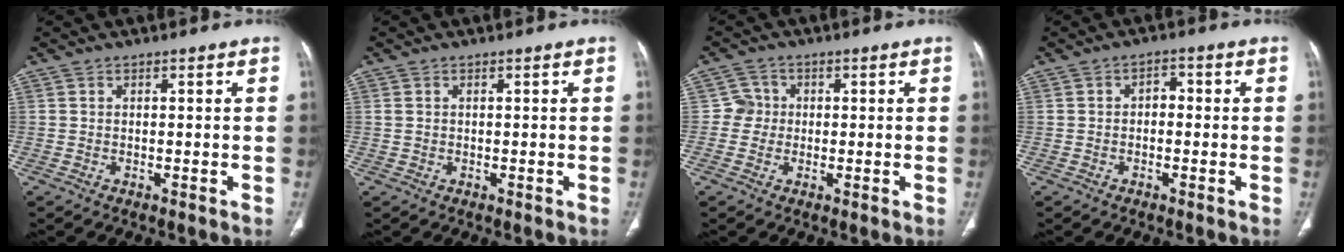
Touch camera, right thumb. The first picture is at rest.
{"total": 0.8, "force": [0.1, 0.6, 0.4], "torque": [-0.009, 0.002, 0.005]}
{"total": 3.1, "force": [-0.1, 3.1, 0.3], "torque": [0.021, 0.010, -0.009]}
{"total": 2.5, "force": [-0.2, 1.7, 1.8], "torque": [-0.014, 0.010, -0.010]}